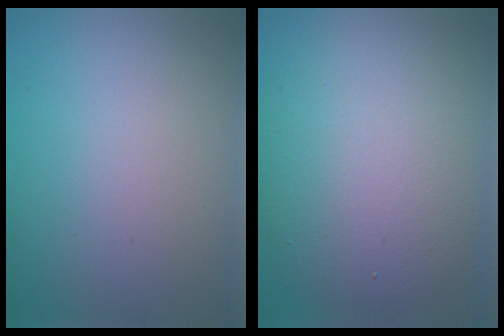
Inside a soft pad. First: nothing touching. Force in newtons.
{"total": 10.4, "press": 10.4, "slide": 0.2}